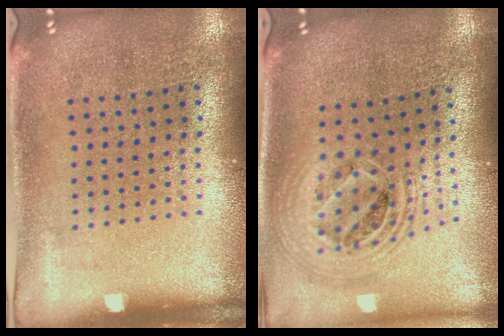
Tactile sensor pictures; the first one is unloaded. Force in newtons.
{"total": 2.2, "press": 1.8, "slide": 1.3}